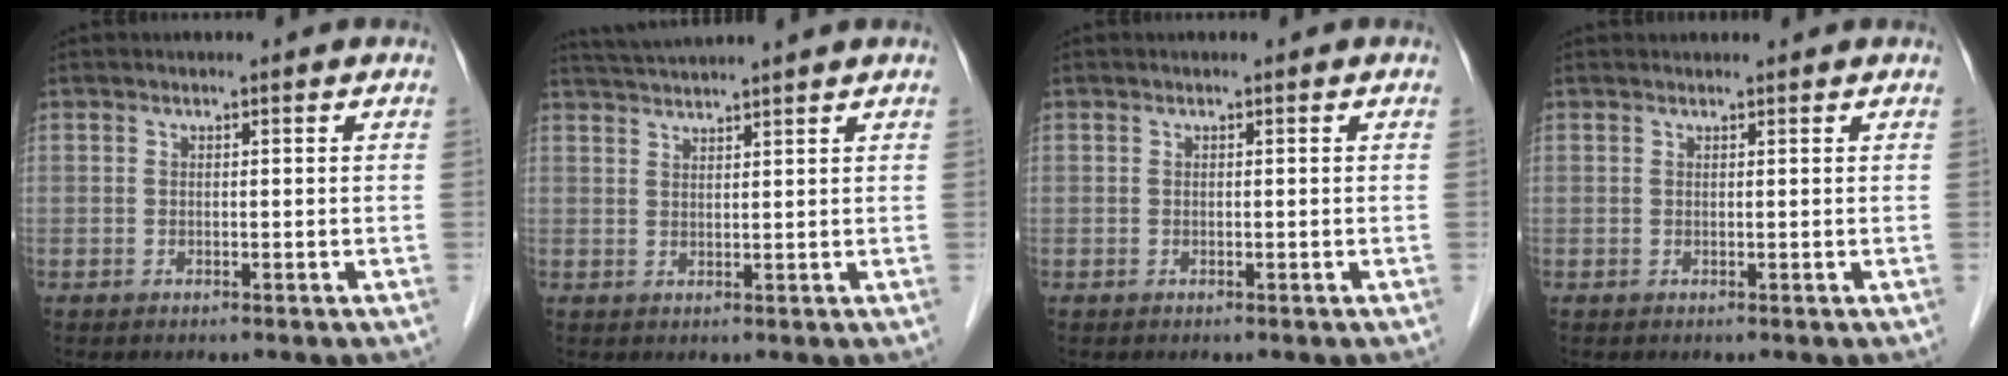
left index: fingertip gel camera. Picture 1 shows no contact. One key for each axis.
{"total": 5.6, "fx": 5.1, "fy": -1.5, "fz": 1.8, "tx": -0.032, "ty": 0.023, "tz": 0.086}
{"total": 0.0}
{"total": 1.9, "fx": 1.8, "fy": 0.2, "fz": 0.3, "tx": -0.007, "ty": 0.021, "tz": 0.026}